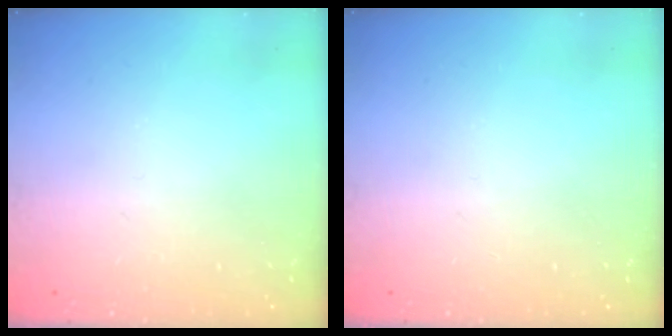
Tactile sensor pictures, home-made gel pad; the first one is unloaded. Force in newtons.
{"total": 0.0}